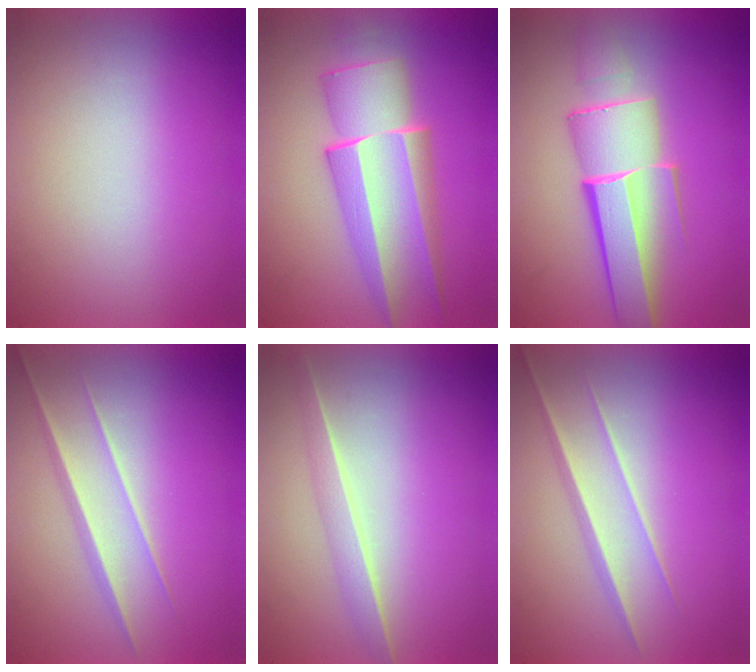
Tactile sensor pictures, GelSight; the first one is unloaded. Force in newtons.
{"total": 6.2}
{"total": 6.2}
{"total": 1.5}
{"total": 1.5}
{"total": 1.5}